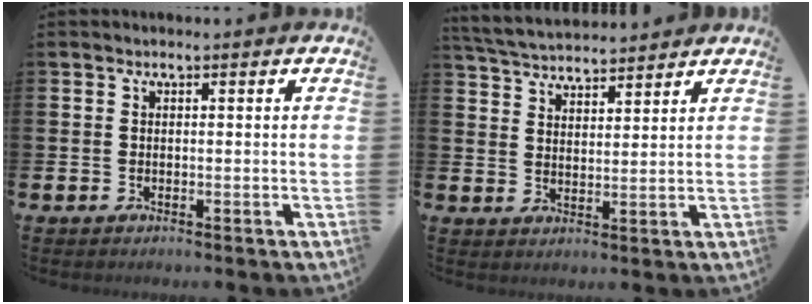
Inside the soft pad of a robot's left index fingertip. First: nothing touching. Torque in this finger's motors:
{"motor_torque": [-0.19, -0.25, 0.59, 0.20]}